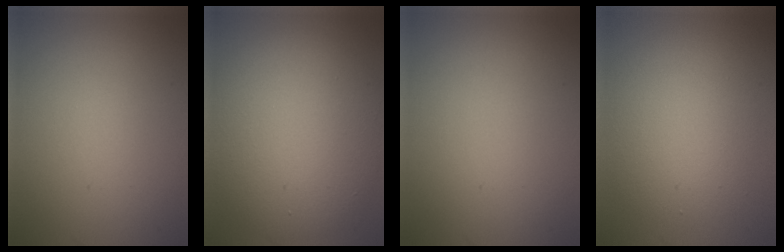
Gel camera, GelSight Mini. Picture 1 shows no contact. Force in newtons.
{"total": 9.7, "press": 9.7, "slide": 0.9}
{"total": 0.0}
{"total": 4.5, "press": 4.4, "slide": 0.4}